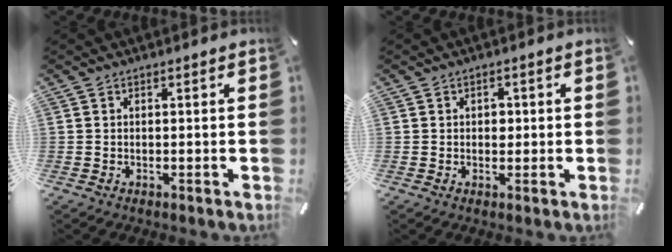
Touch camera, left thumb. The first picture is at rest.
{"total": 2.1, "force": [0.1, 1.7, 1.3], "torque": [-0.011, 0.000, -0.006]}